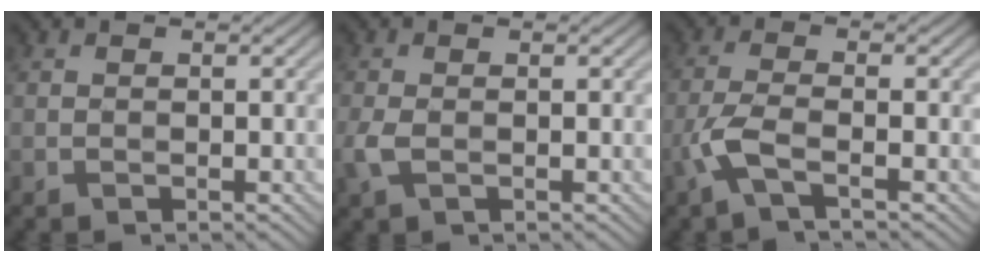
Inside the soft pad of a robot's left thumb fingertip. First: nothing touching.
{"total": 2.2, "force": [-0.5, 1.0, 1.9], "torque": [-0.052, -0.002, -0.014]}
{"total": 4.1, "force": [-2.1, 0.8, 3.4], "torque": [-0.082, 0.001, -0.057]}